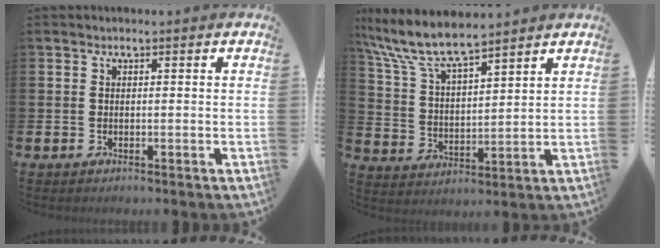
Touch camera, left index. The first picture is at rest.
{"total": 8.7, "force": [8.0, 1.6, 3.1], "torque": [-0.100, -0.038, 0.146]}